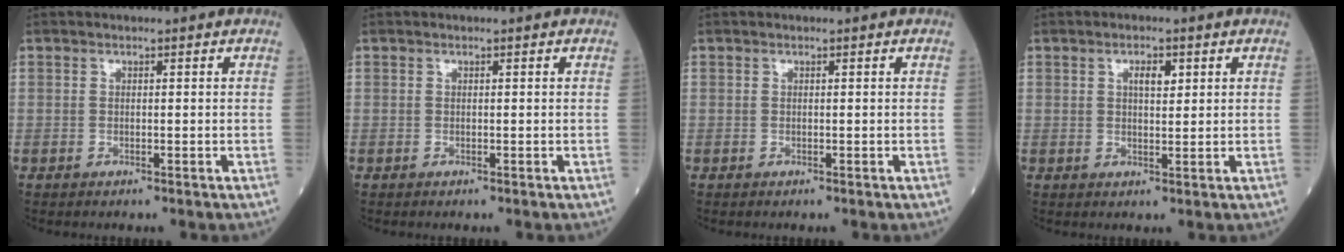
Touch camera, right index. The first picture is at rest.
{"total": 0.0}
{"total": 0.0}
{"total": 2.7, "force": [1.1, 1.0, 2.3], "torque": [-0.038, 0.000, 0.018]}